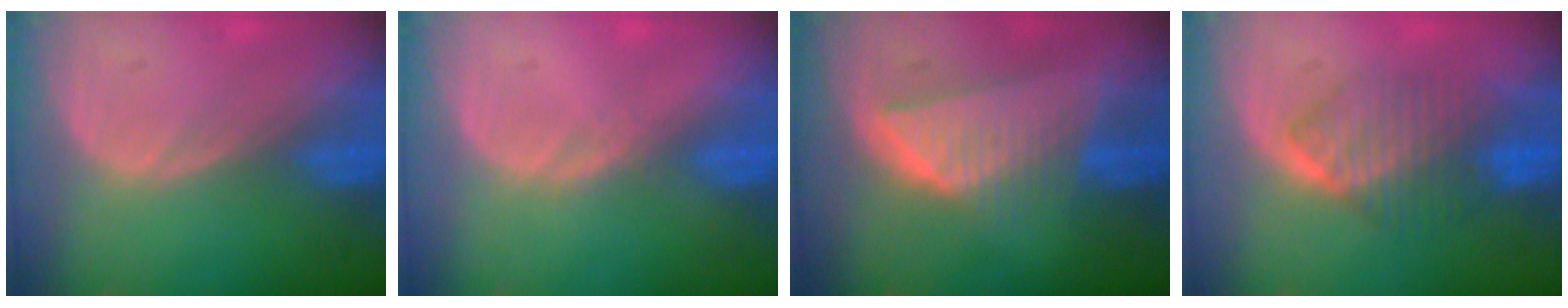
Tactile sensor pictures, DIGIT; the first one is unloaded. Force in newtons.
{"total": 0.8, "press": 0.6, "slide": 0.5}
{"total": 7.9, "press": 7.2, "slide": 3.2}
{"total": 7.2, "press": 7.1, "slide": 1.0}